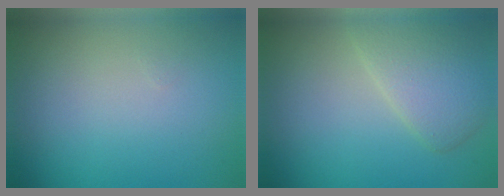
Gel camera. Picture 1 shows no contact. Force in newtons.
{"total": 3.7, "press": 3.7, "slide": 0.3}